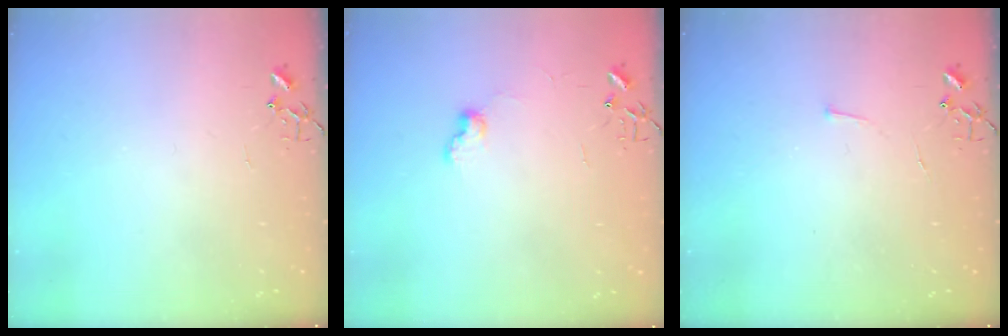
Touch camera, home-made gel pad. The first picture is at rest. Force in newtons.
{"total": 6.3, "press": 6.2, "slide": 0.9}
{"total": 2.9, "press": 2.9, "slide": 0.4}